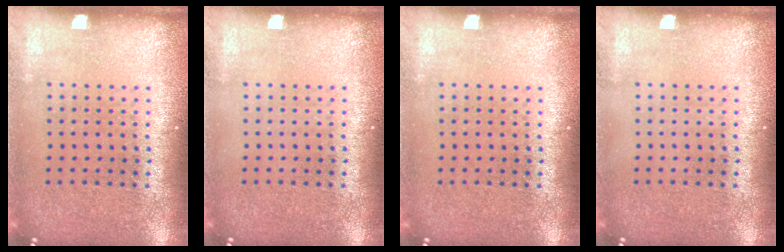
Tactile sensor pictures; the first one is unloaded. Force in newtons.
{"total": 0.0}
{"total": 0.0}
{"total": 0.0}